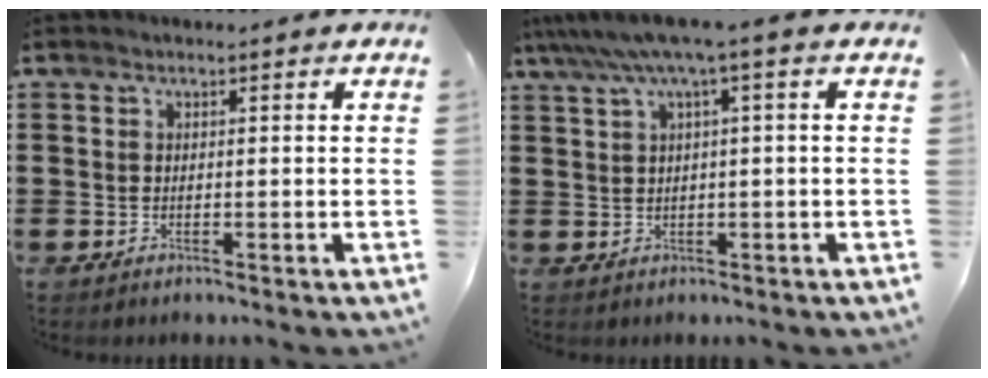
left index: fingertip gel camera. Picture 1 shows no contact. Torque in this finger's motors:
{"motor_torque": [1.84, -0.30, 0.82, 0.21]}